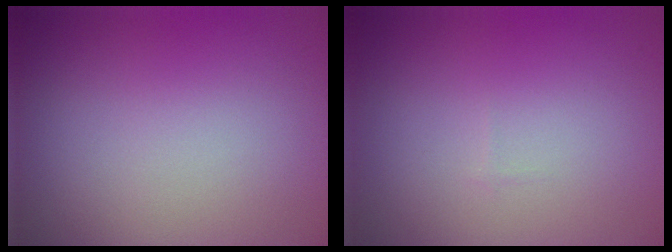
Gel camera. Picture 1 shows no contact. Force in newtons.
{"total": 0.0}